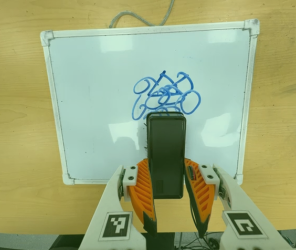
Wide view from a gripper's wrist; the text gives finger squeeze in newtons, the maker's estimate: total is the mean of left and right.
{"total": 5.9, "left": 4.3, "right": 7.6}